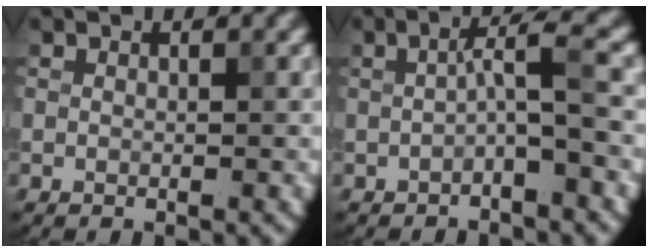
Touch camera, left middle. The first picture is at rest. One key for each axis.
{"total": 2.5, "fx": -0.5, "fy": -0.1, "fz": 2.4, "tx": -0.048, "ty": 0.017, "tz": -0.010}